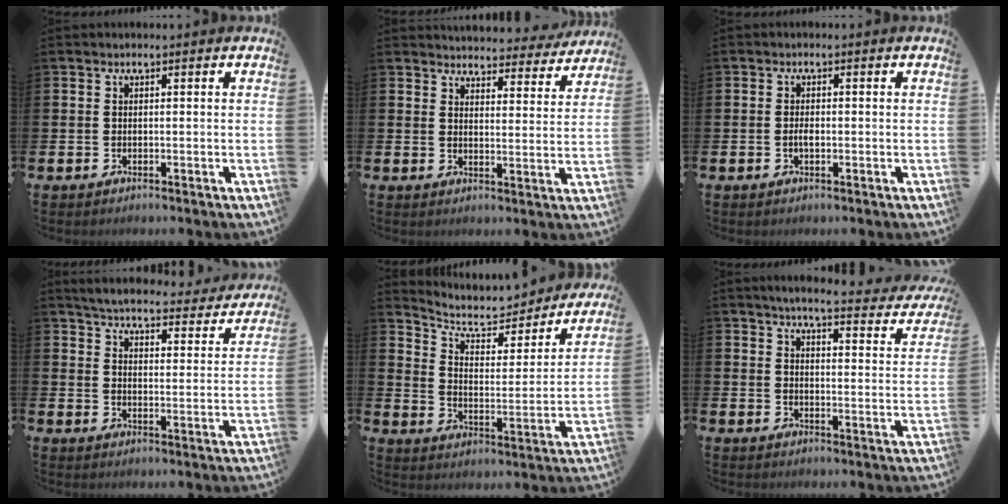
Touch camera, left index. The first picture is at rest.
{"total": 4.3, "force": [4.2, 1.0, 0.3], "torque": [-0.016, -0.032, 0.071]}
{"total": 1.3, "force": [-0.3, 0.5, 1.2], "torque": [-0.020, 0.000, -0.006]}
{"total": 4.8, "force": [4.5, 0.6, 1.3], "torque": [-0.046, -0.036, 0.073]}
{"total": 7.2, "force": [6.1, 2.8, 2.6], "torque": [-0.076, -0.047, 0.099]}
{"total": 4.7, "force": [4.2, 0.2, 2.0], "torque": [-0.047, -0.032, 0.066]}